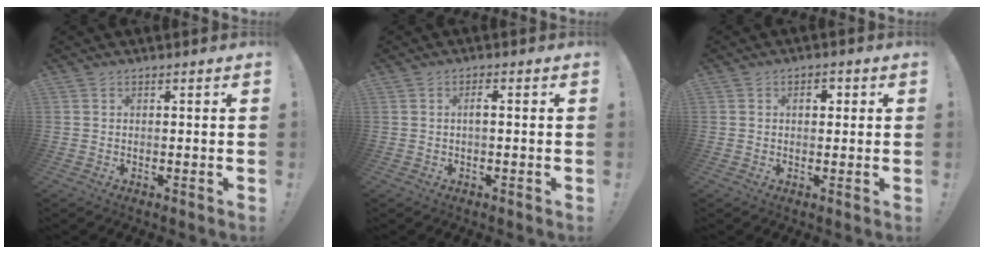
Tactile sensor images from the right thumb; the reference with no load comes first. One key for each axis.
{"total": 2.0, "fx": -0.2, "fy": 0.5, "fz": 2.0, "tx": -0.035, "ty": 0.002, "tz": -0.007}
{"total": 3.2, "fx": 0.7, "fy": 1.9, "fz": 2.4, "tx": -0.019, "ty": -0.002, "tz": 0.002}